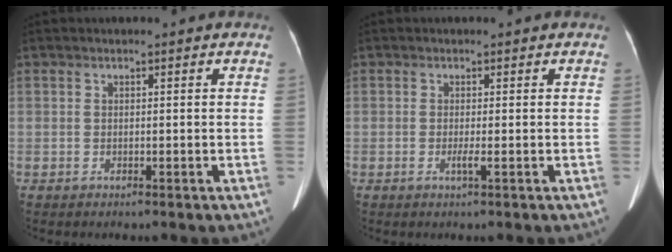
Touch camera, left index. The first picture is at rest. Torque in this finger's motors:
{"motor_torque": [0.38, 0.20, 0.13, 0.05]}